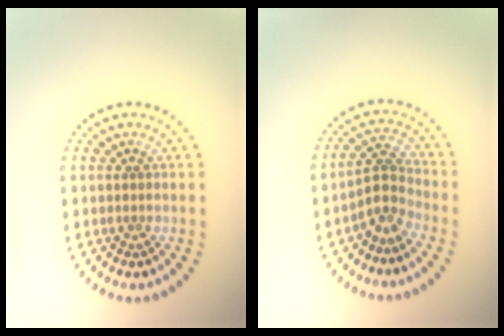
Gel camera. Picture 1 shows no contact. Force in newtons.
{"total": 2.8, "press": 2.1, "slide": 1.8}